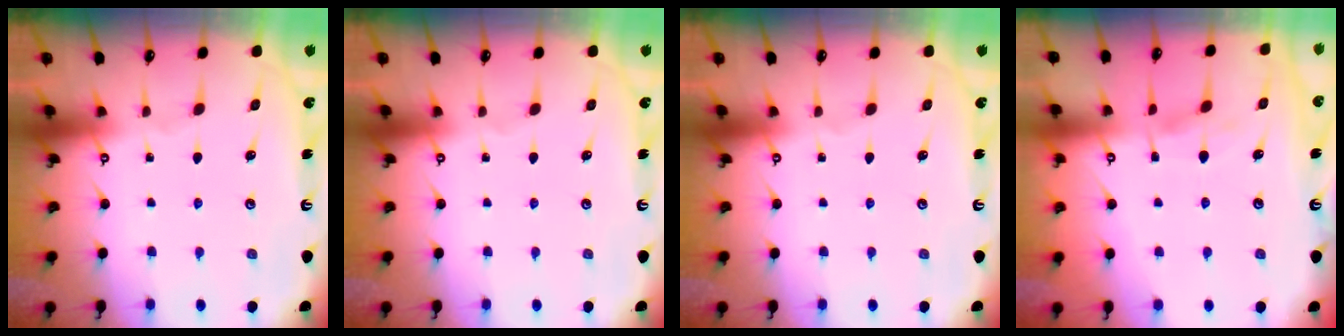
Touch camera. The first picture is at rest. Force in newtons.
{"total": 0.0}
{"total": 0.0}
{"total": 2.0, "press": 1.7, "slide": 1.0}